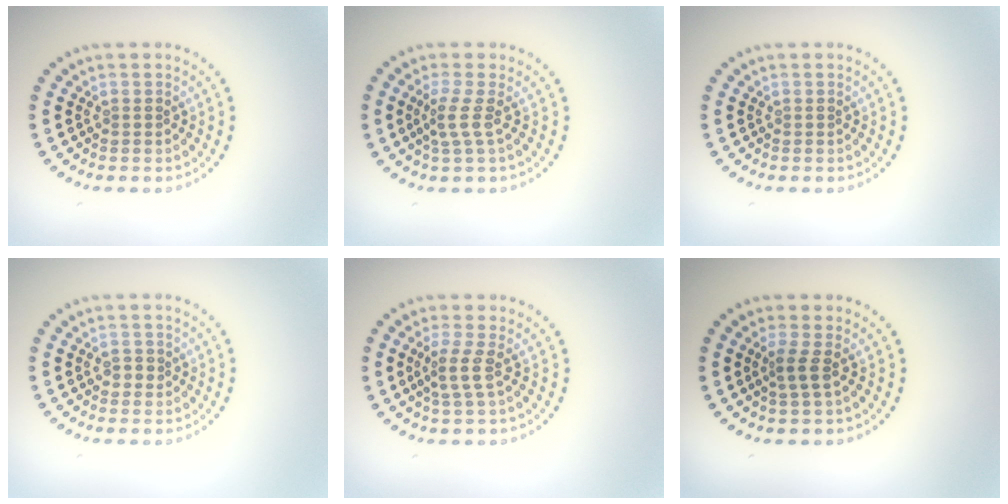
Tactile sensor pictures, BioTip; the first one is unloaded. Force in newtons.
{"total": 2.0, "press": 1.4, "slide": 1.3}
{"total": 0.0}
{"total": 1.0, "press": 1.0, "slide": 0.2}
{"total": 2.1, "press": 1.6, "slide": 1.3}
{"total": 1.5, "press": 1.2, "slide": 1.0}